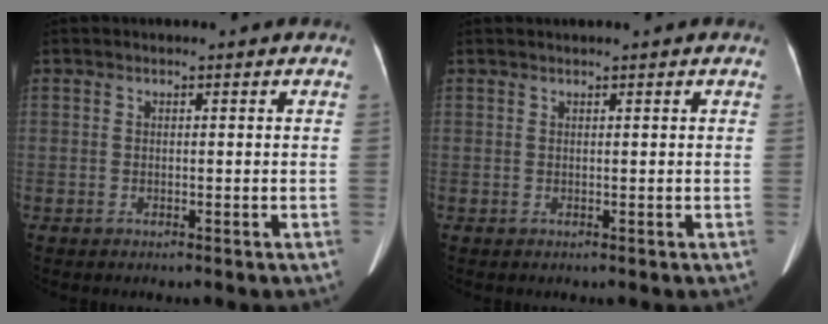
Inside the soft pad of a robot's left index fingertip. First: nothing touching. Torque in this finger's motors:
{"motor_torque": [-0.31, 0.20, -0.64, 0.01]}